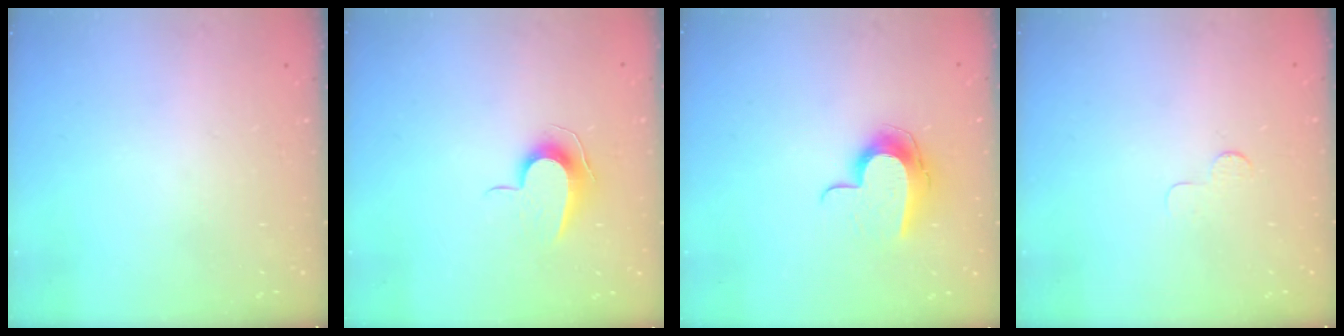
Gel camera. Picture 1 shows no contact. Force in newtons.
{"total": 8.9, "press": 8.8, "slide": 0.5}
{"total": 10.9, "press": 10.9, "slide": 0.7}
{"total": 3.0, "press": 2.9, "slide": 0.3}